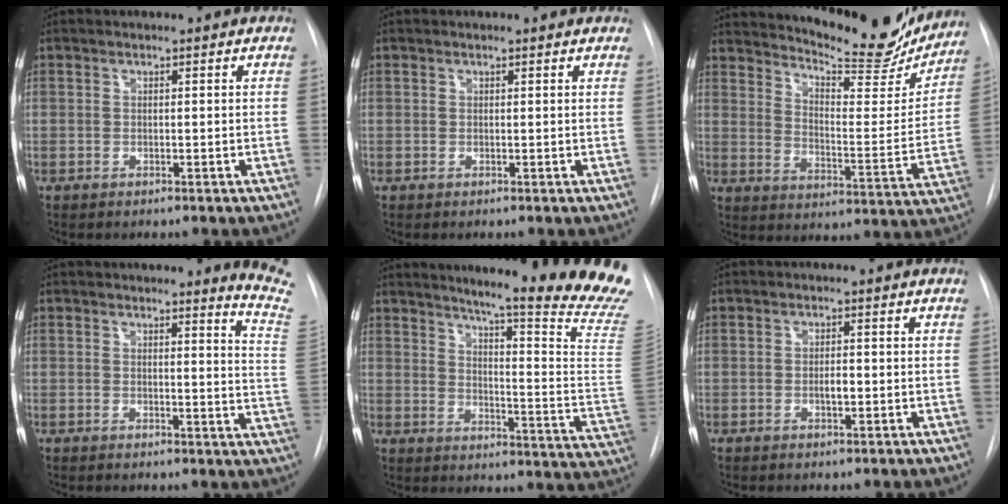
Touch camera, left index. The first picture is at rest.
{"total": 1.1, "force": [0.9, 0.3, 0.5], "torque": [-0.010, 0.000, 0.001]}
{"total": 21.2, "force": [19.2, 4.3, 8.1], "torque": [-0.121, -0.054, 0.249]}
{"total": 7.9, "force": [7.8, -1.0, 1.0], "torque": [-0.004, -0.114, 0.053]}
{"total": 26.2, "force": [22.3, -1.5, 13.7], "torque": [-0.163, -0.136, 0.267]}
{"total": 1.8, "force": [-0.9, 0.5, 1.5], "torque": [-0.027, -0.005, -0.014]}